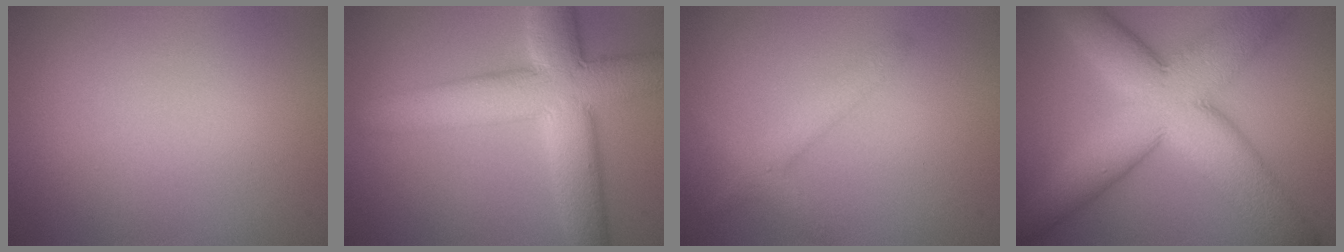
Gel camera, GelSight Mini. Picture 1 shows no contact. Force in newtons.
{"total": 9.8, "press": 9.8, "slide": 0.5}
{"total": 2.4, "press": 2.4, "slide": 0.1}
{"total": 12.2, "press": 12.2, "slide": 0.5}